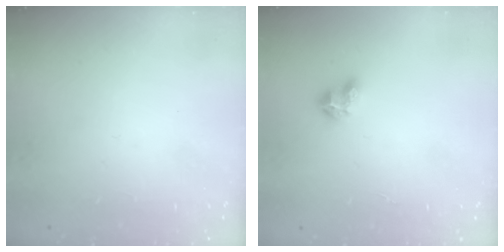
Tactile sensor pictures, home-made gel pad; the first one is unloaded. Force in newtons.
{"total": 4.7, "press": 4.6, "slide": 0.9}